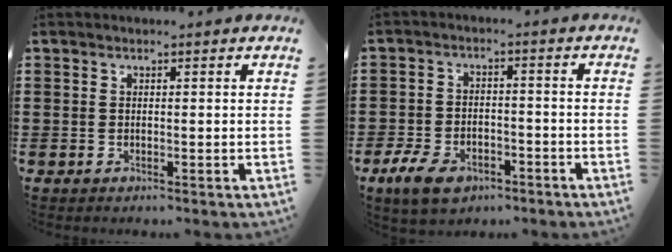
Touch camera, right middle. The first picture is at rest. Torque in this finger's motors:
{"motor_torque": [0.88, -0.77, 0.46, 0.03]}